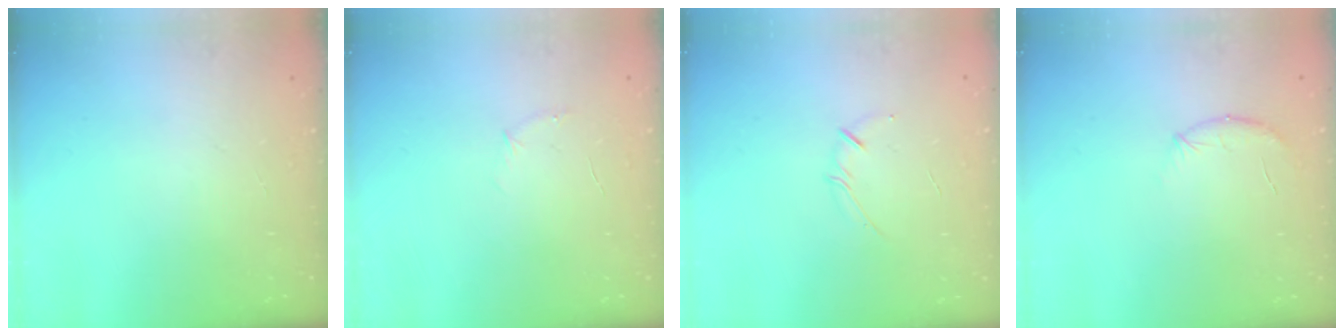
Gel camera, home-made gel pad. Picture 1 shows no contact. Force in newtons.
{"total": 3.7, "press": 3.6, "slide": 1.0}
{"total": 3.3, "press": 3.2, "slide": 0.6}
{"total": 8.3, "press": 8.1, "slide": 1.7}